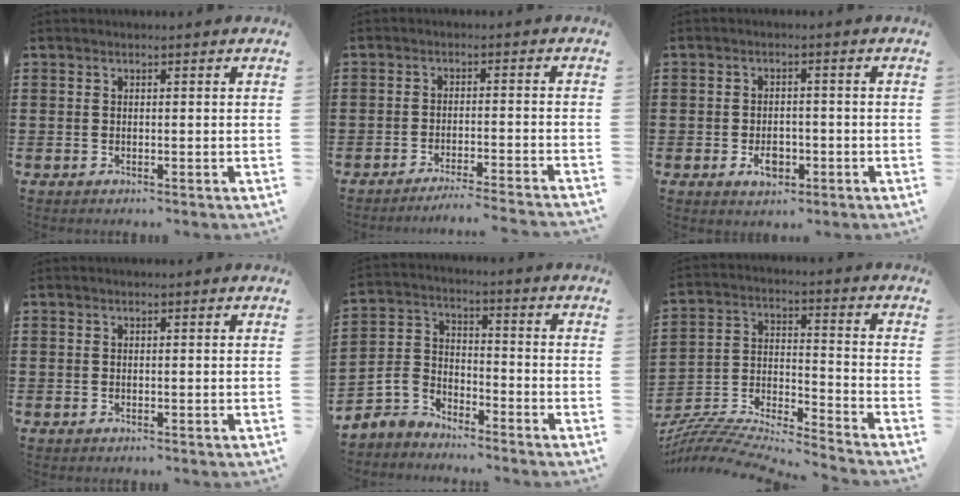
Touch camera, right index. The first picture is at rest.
{"total": 3.2, "force": [-3.0, -0.7, 0.7], "torque": [-0.014, -0.004, -0.063]}
{"total": 3.5, "force": [-1.3, 2.2, 2.4], "torque": [-0.036, -0.001, -0.024]}
{"total": 0.0}
{"total": 4.9, "force": [-4.0, 2.8, 0.6], "torque": [-0.048, 0.000, -0.090]}
{"total": 6.9, "force": [-6.7, 0.4, 1.8], "torque": [-0.046, -0.013, -0.140]}